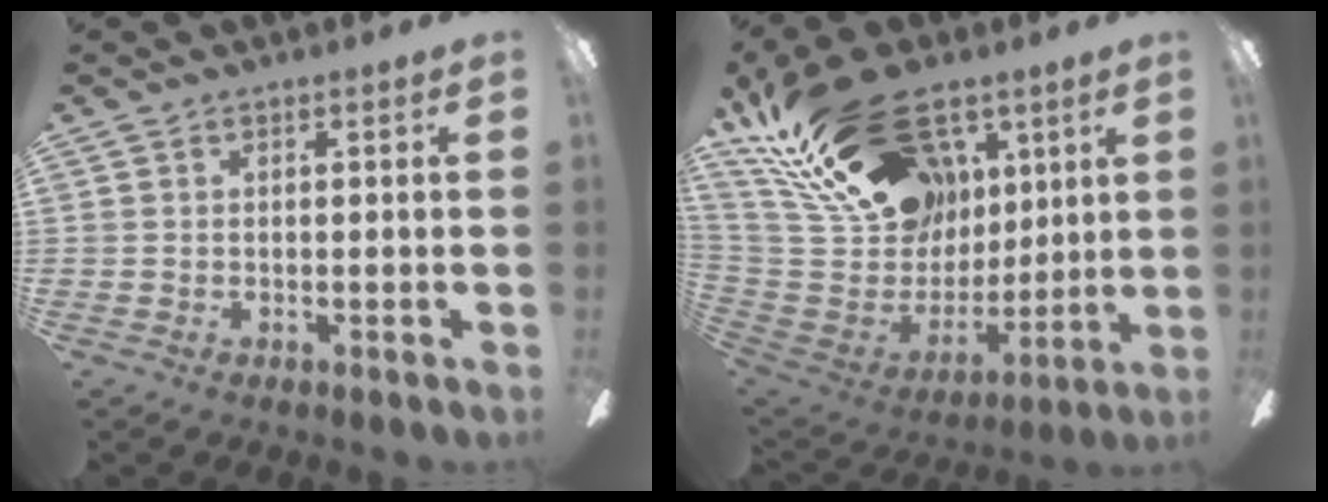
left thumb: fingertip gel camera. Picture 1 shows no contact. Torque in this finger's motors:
{"motor_torque": [1.25, 0.92, 1.36, -1.41, 0.52]}